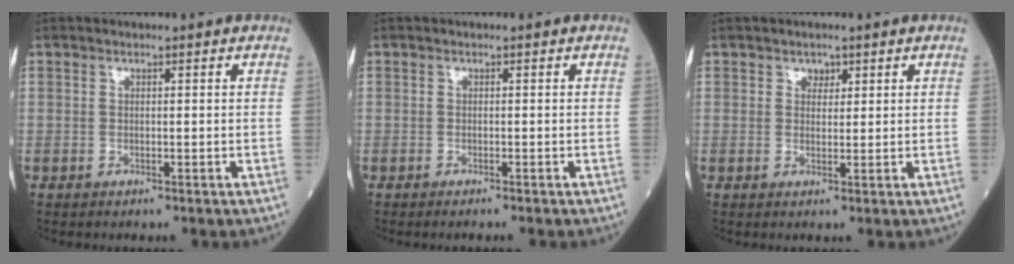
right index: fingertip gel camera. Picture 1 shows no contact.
{"total": 0.7, "force": [-0.4, 0.0, 0.6], "torque": [-0.007, 0.003, -0.006]}
{"total": 1.5, "force": [0.9, 1.1, 0.5], "torque": [-0.001, -0.002, 0.012]}